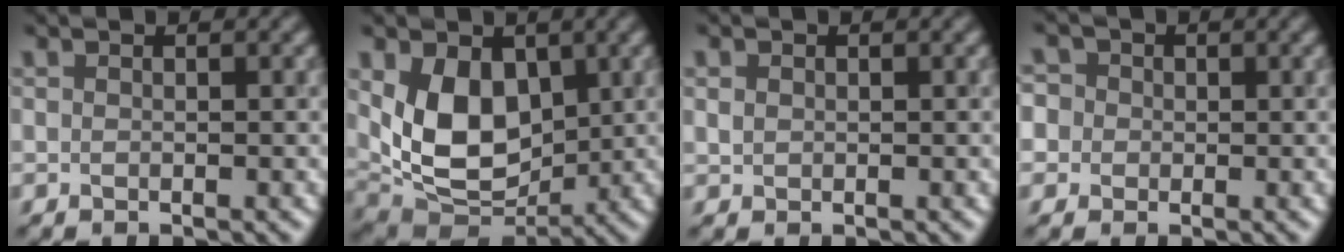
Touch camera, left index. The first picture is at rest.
{"total": 6.2, "force": [0.8, 4.1, 4.6], "torque": [-0.101, -0.013, 0.039]}
{"total": 0.9, "force": [-0.1, -0.4, -0.8], "torque": [-0.005, 0.002, 0.024]}
{"total": 2.4, "force": [0.4, 2.3, 0.1], "torque": [-0.003, 0.026, -0.003]}